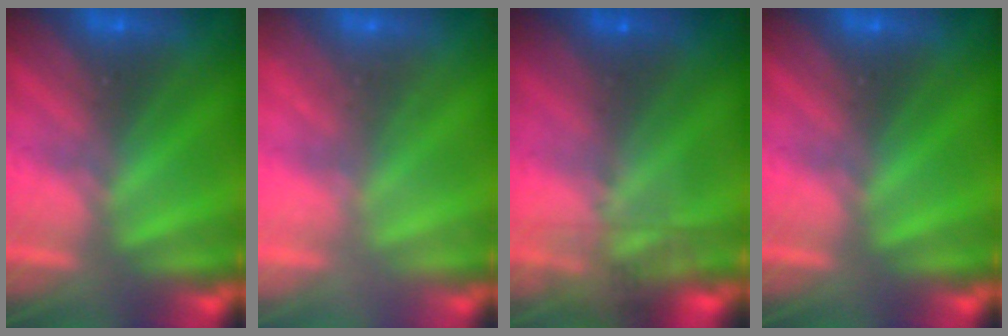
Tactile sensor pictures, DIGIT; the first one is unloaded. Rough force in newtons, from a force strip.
{"total": 2.1}
{"total": 8.3}
{"total": 0.0}